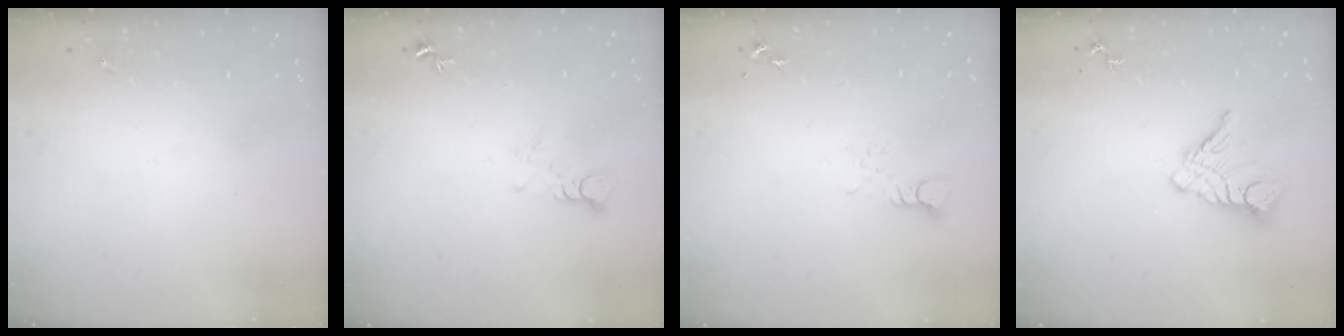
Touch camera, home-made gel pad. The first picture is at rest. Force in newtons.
{"total": 3.5, "press": 3.4, "slide": 0.3}
{"total": 3.2, "press": 3.1, "slide": 0.4}
{"total": 11.5, "press": 11.4, "slide": 0.8}